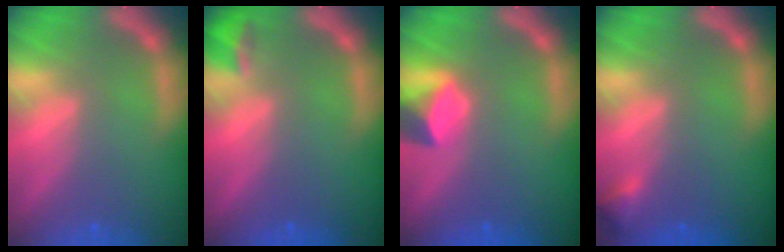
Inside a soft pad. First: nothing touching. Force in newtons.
{"total": 1.9}
{"total": 3.4}
{"total": 1.4}